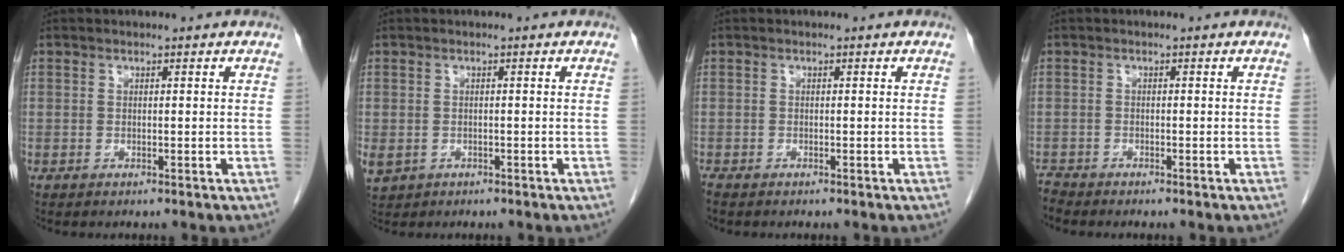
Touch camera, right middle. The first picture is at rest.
{"total": 3.5, "force": [-1.5, 2.9, 1.3], "torque": [-0.029, -0.004, -0.019]}
{"total": 1.1, "force": [-0.9, 0.4, 0.4], "torque": [-0.014, -0.004, -0.017]}
{"total": 1.4, "force": [-1.4, -0.1, -0.2], "torque": [-0.001, -0.009, -0.030]}